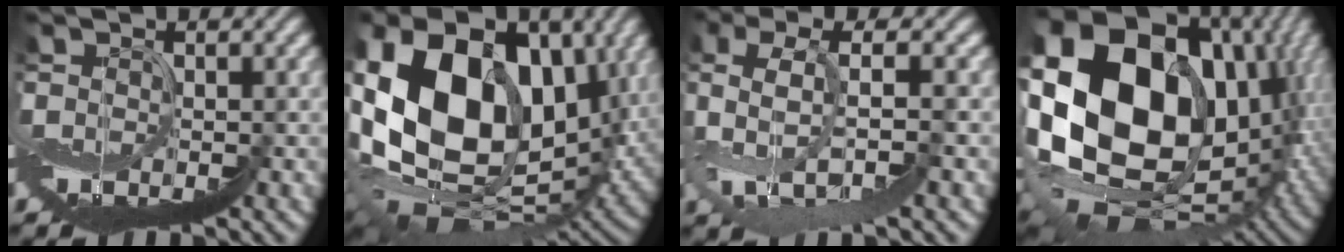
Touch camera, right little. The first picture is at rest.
{"total": 14.5, "force": [5.5, 9.7, 9.2], "torque": [-0.232, 0.010, 0.109]}
{"total": 3.1, "force": [1.8, -0.3, 2.4], "torque": [-0.087, 0.015, 0.023]}
{"total": 18.3, "force": [5.9, 13.3, 11.1], "torque": [-0.251, -0.016, 0.092]}